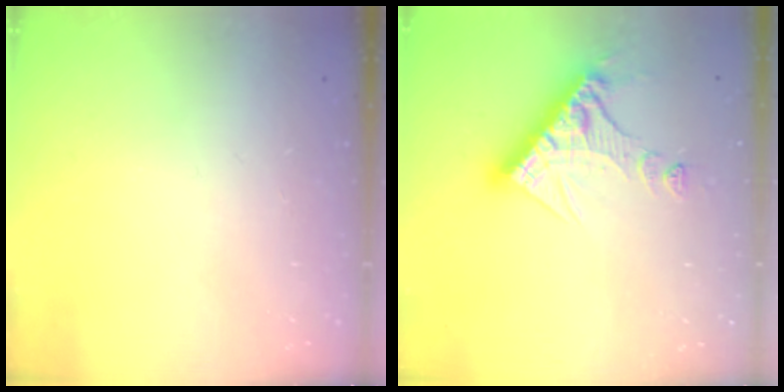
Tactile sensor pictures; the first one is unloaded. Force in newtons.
{"total": 13.4, "press": 13.4, "slide": 1.3}